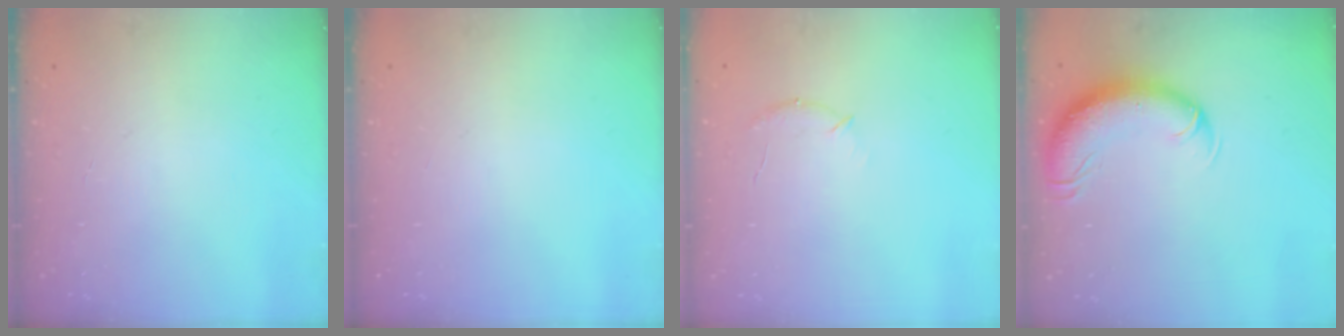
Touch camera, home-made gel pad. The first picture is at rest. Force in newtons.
{"total": 0.0}
{"total": 6.9, "press": 6.7, "slide": 1.8}
{"total": 10.6, "press": 10.3, "slide": 2.5}